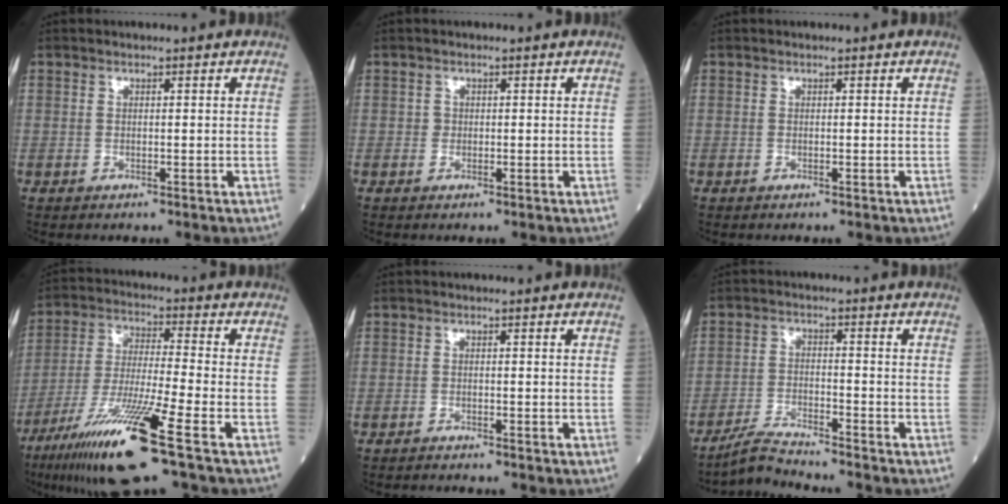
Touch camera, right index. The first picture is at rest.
{"total": 0.7, "force": [0.0, 0.7, 0.1], "torque": [0.001, 0.003, 0.000]}
{"total": 0.0}
{"total": 16.1, "force": [-8.8, -0.3, 13.5], "torque": [-0.277, -0.045, -0.161]}
{"total": 1.1, "force": [-1.1, 0.0, 0.1], "torque": [-0.006, -0.003, -0.013]}
{"total": 4.7, "force": [-4.6, -0.8, 0.6], "torque": [-0.017, -0.017, -0.084]}